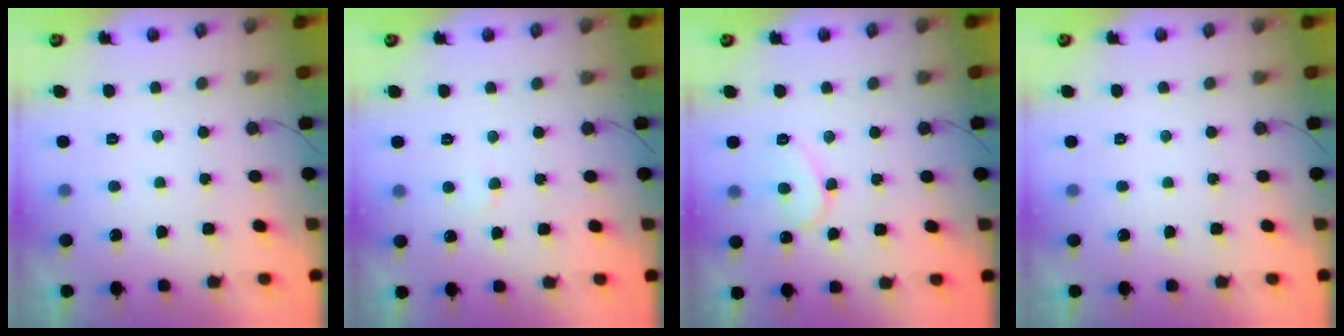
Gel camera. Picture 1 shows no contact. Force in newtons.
{"total": 2.7, "press": 2.7, "slide": 0.2}
{"total": 8.6, "press": 8.5, "slide": 0.8}
{"total": 0.0}